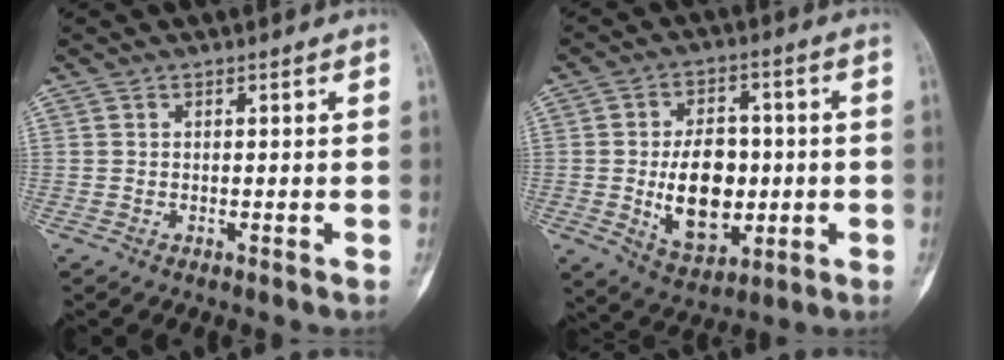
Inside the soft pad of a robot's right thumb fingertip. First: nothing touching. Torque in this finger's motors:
{"motor_torque": [0.67, 1.77, 1.41, 0.11, 0.32]}